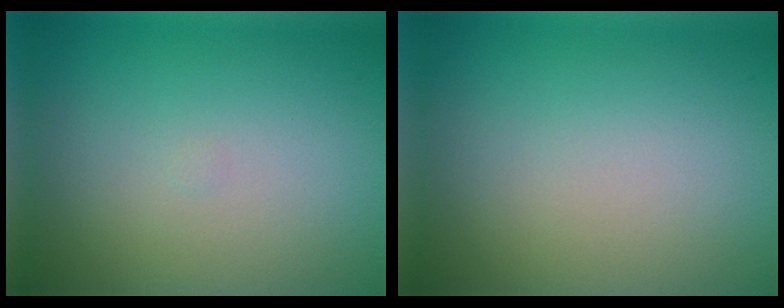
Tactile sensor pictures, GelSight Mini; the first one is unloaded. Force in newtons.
{"total": 0.0}